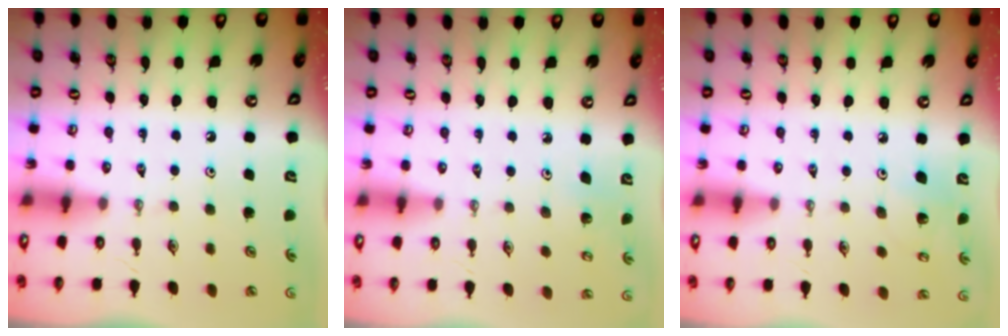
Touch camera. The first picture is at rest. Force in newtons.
{"total": 3.2, "press": 3.2, "slide": 0.2}
{"total": 6.4, "press": 5.9, "slide": 2.4}